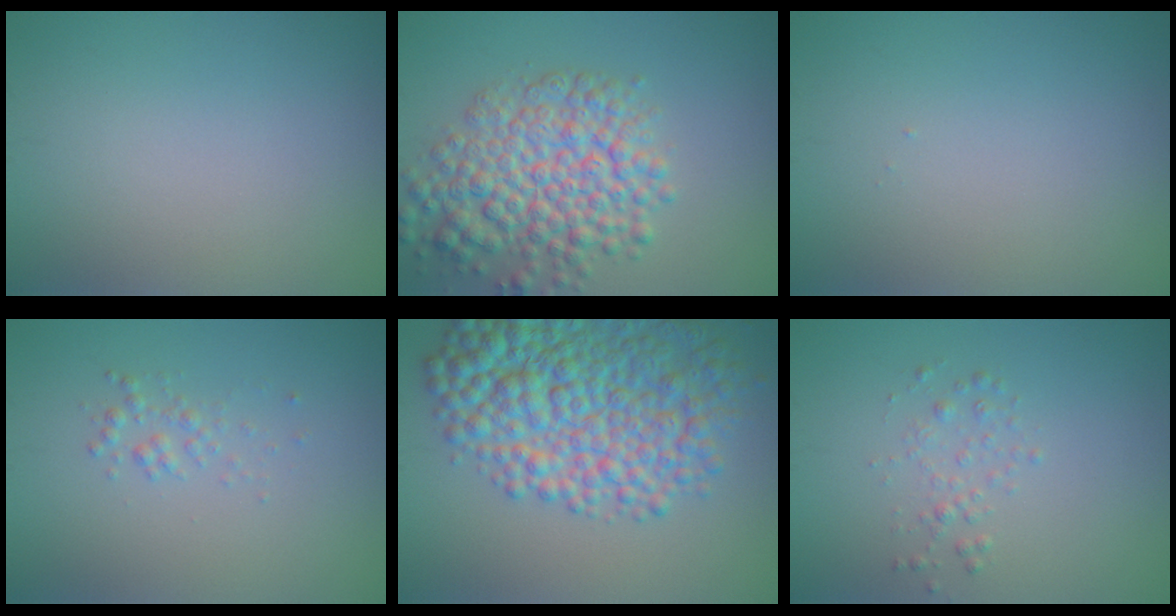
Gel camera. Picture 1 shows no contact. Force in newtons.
{"total": 7.0, "press": 7.0, "slide": 0.3}
{"total": 0.0}
{"total": 1.1, "press": 1.1, "slide": 0.1}
{"total": 10.2, "press": 10.2, "slide": 0.3}
{"total": 1.3, "press": 1.3, "slide": 0.0}